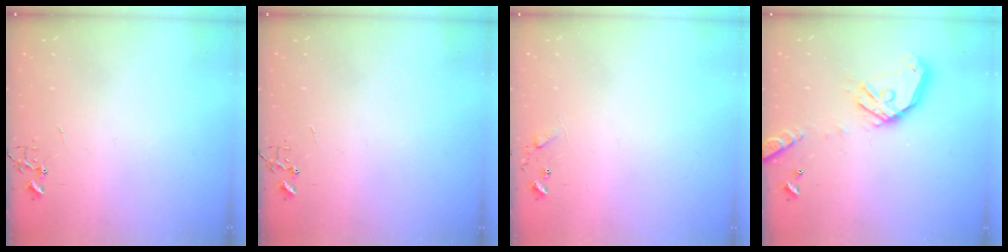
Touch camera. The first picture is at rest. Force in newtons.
{"total": 0.0}
{"total": 8.0, "press": 8.0, "slide": 0.4}
{"total": 16.2, "press": 16.0, "slide": 2.7}